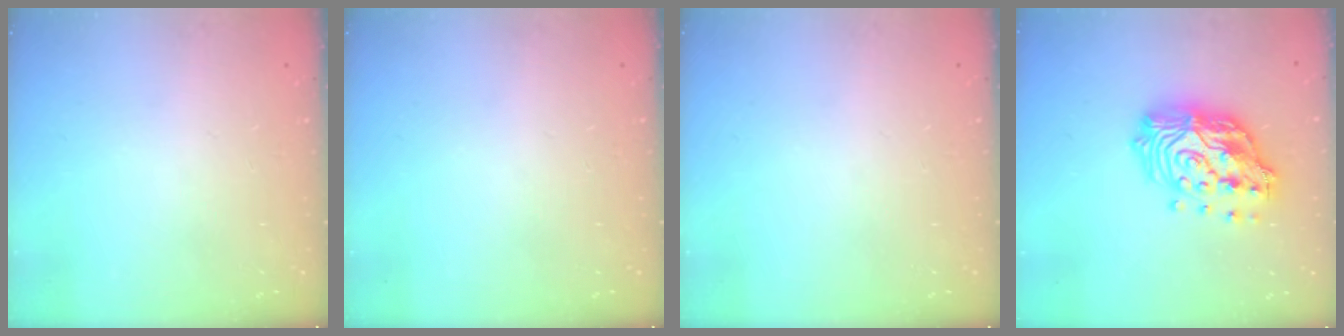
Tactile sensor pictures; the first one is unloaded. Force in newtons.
{"total": 0.0}
{"total": 0.0}
{"total": 20.2, "press": 20.1, "slide": 2.1}